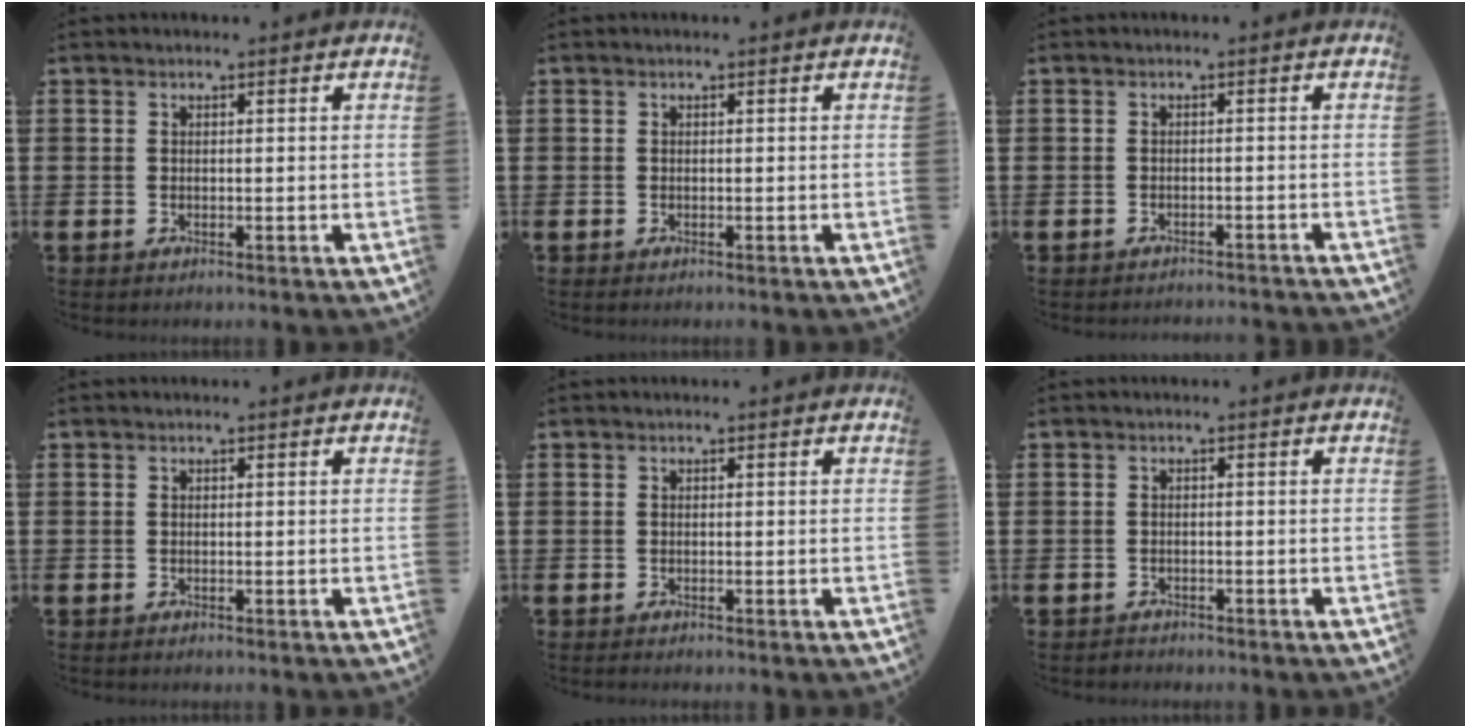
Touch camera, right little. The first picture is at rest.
{"total": 0.0}
{"total": 1.1, "force": [-1.1, -0.2, -0.1], "torque": [0.001, 0.002, -0.022]}
{"total": 0.0}
{"total": 0.0}
{"total": 0.6, "force": [-0.6, 0.2, -0.1], "torque": [0.000, 0.000, -0.014]}